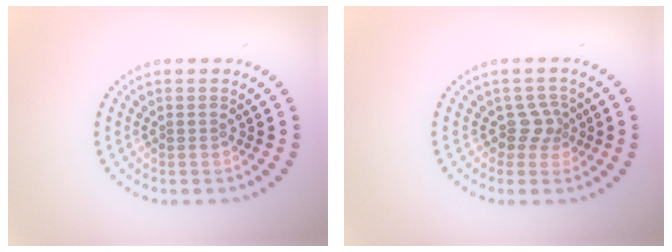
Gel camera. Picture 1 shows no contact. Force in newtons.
{"total": 1.9, "press": 1.4, "slide": 1.3}